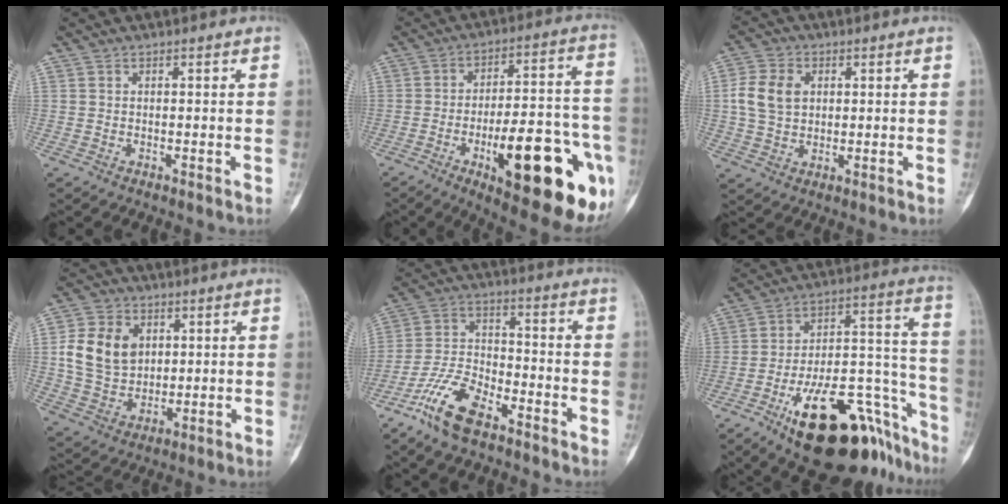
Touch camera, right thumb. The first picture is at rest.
{"total": 26.5, "force": [-10.2, 8.6, 22.9], "torque": [-0.263, 0.037, -0.131]}
{"total": 8.0, "force": [1.4, 5.9, 5.1], "torque": [-0.097, 0.006, 0.027]}
{"total": 12.0, "force": [2.5, 9.2, 7.2], "torque": [-0.110, -0.004, 0.053]}
{"total": 10.8, "force": [-7.2, 4.4, 6.7], "torque": [-0.143, 0.038, -0.149]}
{"total": 27.8, "force": [-16.4, 11.4, 19.4], "torque": [-0.201, 0.113, -0.246]}